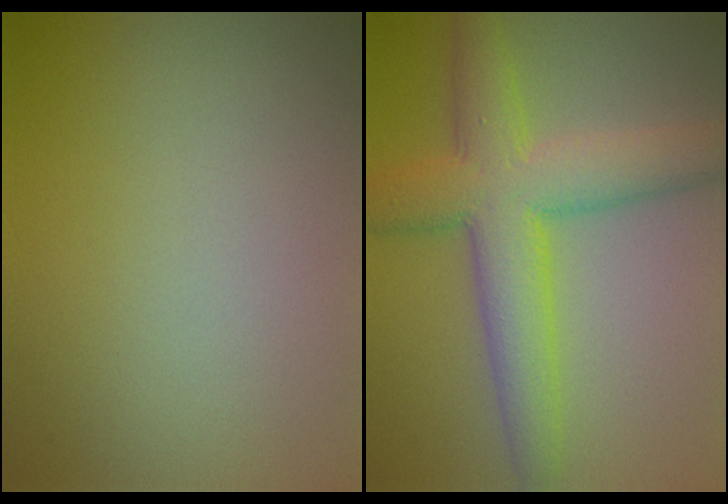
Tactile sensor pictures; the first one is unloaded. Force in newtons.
{"total": 7.6, "press": 7.6, "slide": 0.1}